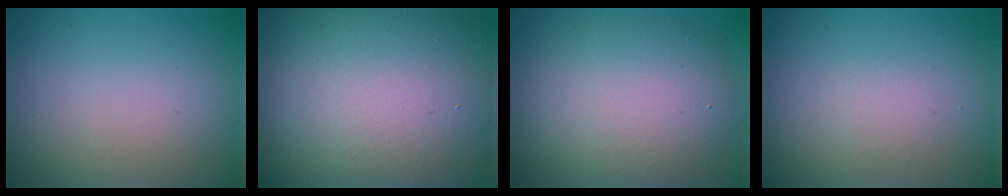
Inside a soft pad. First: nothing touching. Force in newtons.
{"total": 19.9, "press": 19.8, "slide": 1.2}
{"total": 8.8, "press": 8.8, "slide": 0.8}
{"total": 1.2, "press": 1.2, "slide": 0.1}